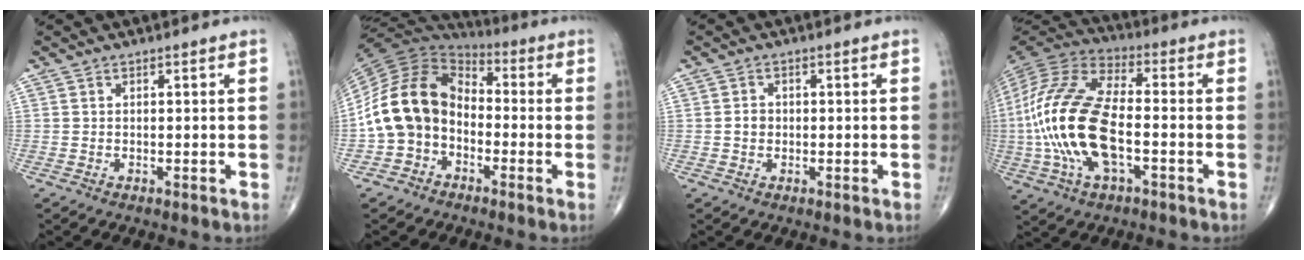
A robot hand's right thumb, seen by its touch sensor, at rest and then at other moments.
{"total": 14.8, "force": [-3.3, 11.2, 9.2], "torque": [-0.162, 0.053, -0.078]}
{"total": 1.8, "force": [-0.2, 1.5, 0.9], "torque": [-0.007, 0.005, -0.004]}
{"total": 21.4, "force": [-3.5, 9.9, 18.7], "torque": [-0.415, 0.019, -0.065]}